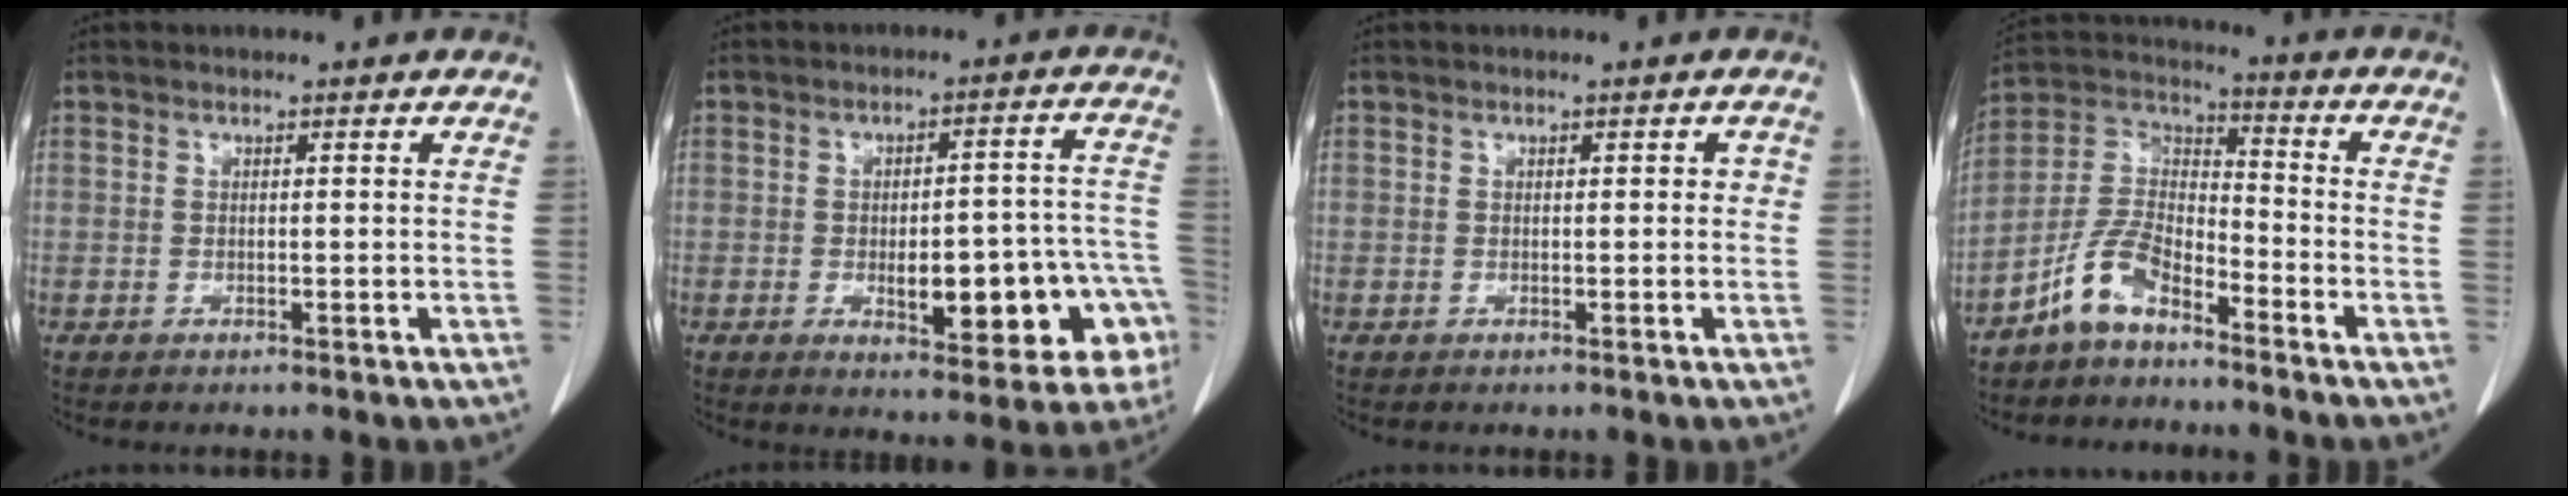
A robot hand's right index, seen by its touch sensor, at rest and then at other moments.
{"total": 15.2, "force": [-4.6, 5.4, 13.4], "torque": [-0.110, 0.040, -0.041]}
{"total": 1.0, "force": [0.1, 0.7, 0.7], "torque": [-0.006, 0.014, 0.001]}
{"total": 8.4, "force": [-6.2, 3.3, 4.7], "torque": [-0.108, 0.020, -0.128]}